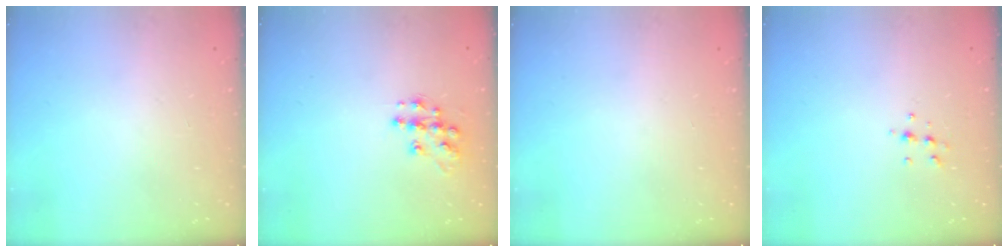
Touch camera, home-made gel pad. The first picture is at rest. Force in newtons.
{"total": 11.4, "press": 11.4, "slide": 0.8}
{"total": 0.0}
{"total": 5.8, "press": 5.7, "slide": 1.2}